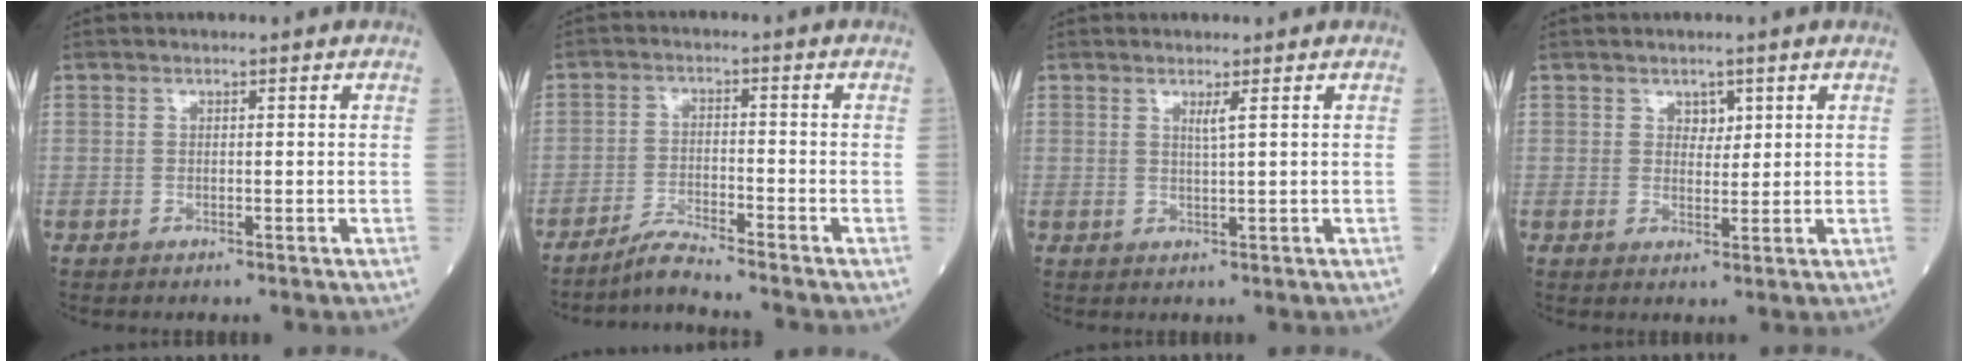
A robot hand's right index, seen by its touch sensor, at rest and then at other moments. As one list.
[{"total": 3.3, "force": [-3.1, -0.8, 0.6], "torque": [-0.017, -0.015, -0.060]}, {"total": 1.4, "force": [0.7, -0.4, 1.1], "torque": [-0.026, -0.008, 0.013]}, {"total": 2.1, "force": [1.1, 1.4, 1.1], "torque": [-0.010, -0.002, 0.017]}]